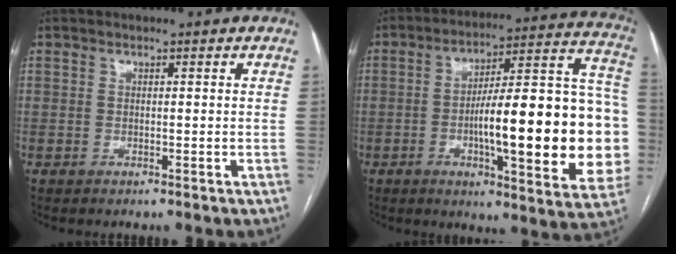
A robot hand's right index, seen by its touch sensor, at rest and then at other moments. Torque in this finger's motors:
{"motor_torque": [2.14, 0.00, 1.05, 0.21]}